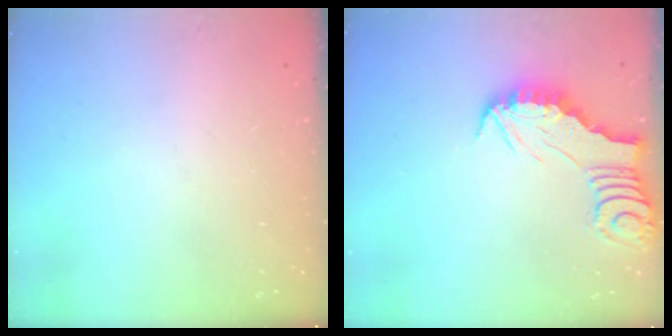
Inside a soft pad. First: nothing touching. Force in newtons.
{"total": 2.4, "press": 2.4, "slide": 0.2}